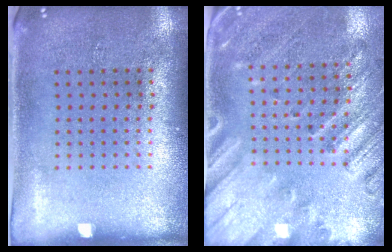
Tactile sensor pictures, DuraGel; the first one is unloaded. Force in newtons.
{"total": 2.5, "press": 2.0, "slide": 1.5}